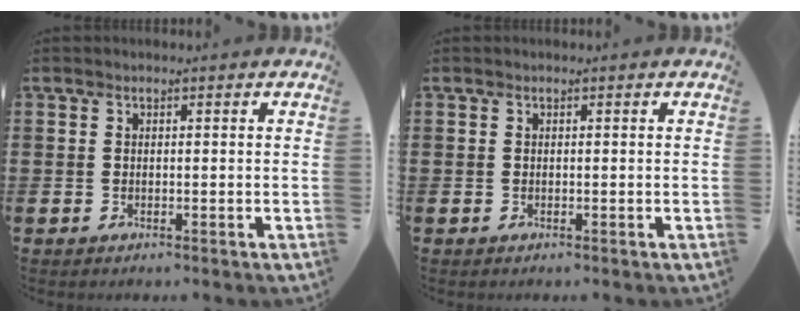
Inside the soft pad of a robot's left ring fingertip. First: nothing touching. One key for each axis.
{"total": 0.0}